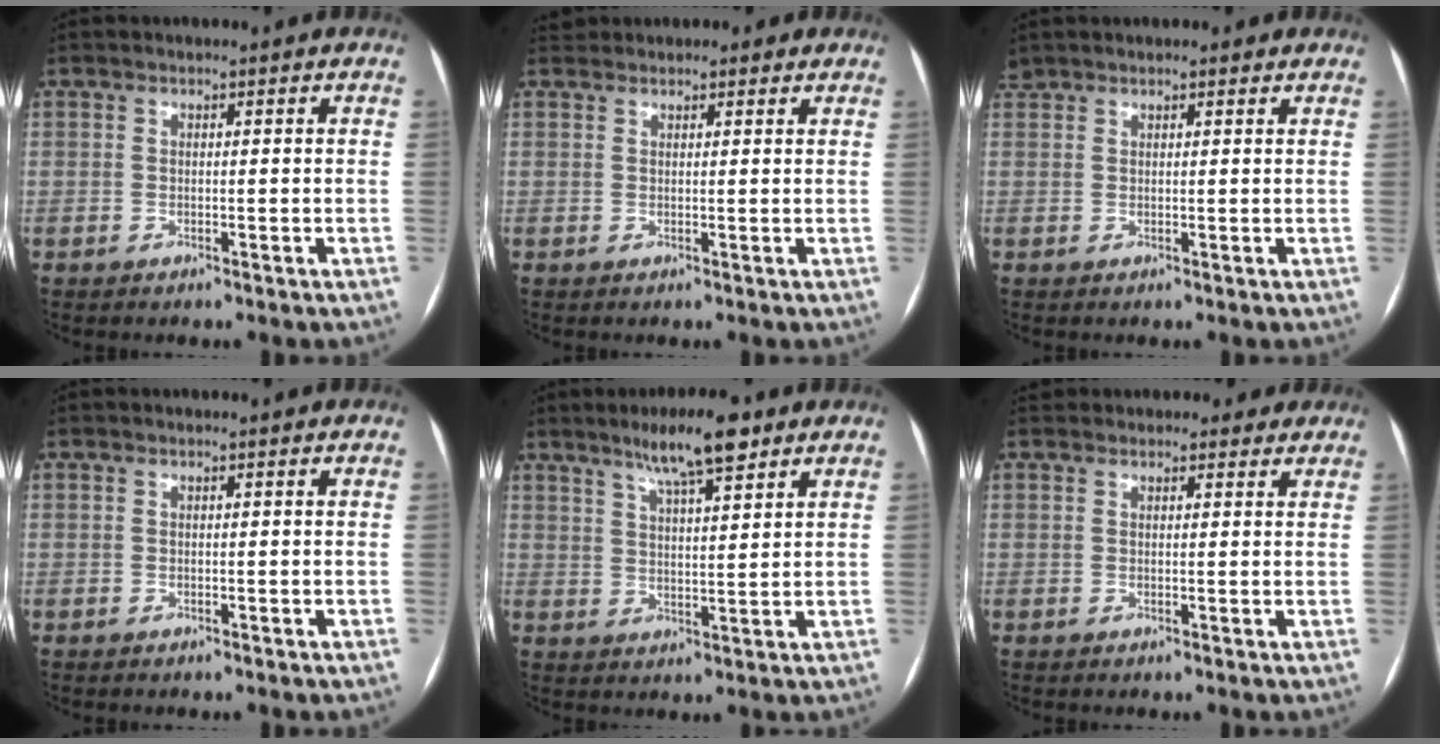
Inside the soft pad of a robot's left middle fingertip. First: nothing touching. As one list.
[{"total": 3.3, "force": [2.9, 1.5, 0.6], "torque": [-0.006, 0.025, 0.040]}, {"total": 3.2, "force": [2.7, 1.6, 0.7], "torque": [-0.007, 0.024, 0.043]}, {"total": 0.0}, {"total": 8.7, "force": [6.1, 1.3, 6.2], "torque": [-0.106, 0.009, 0.101]}, {"total": 4.2, "force": [3.7, 1.9, 0.7], "torque": [0.002, 0.009, 0.036]}]